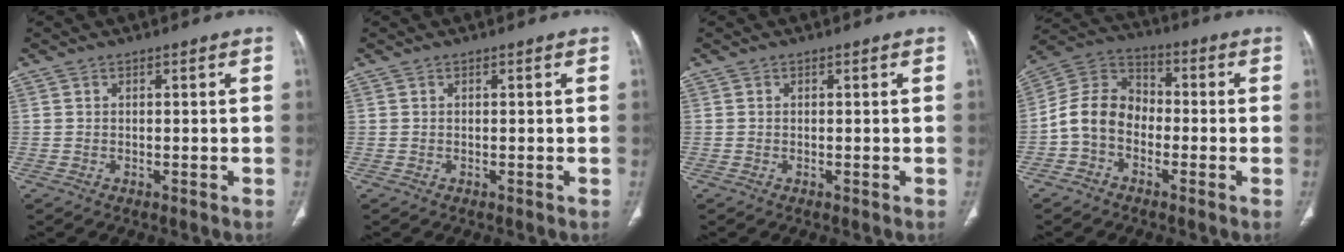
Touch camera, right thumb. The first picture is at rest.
{"total": 0.0}
{"total": 0.0}
{"total": 10.0, "force": [-2.7, 7.8, 5.8], "torque": [-0.095, 0.042, -0.066]}